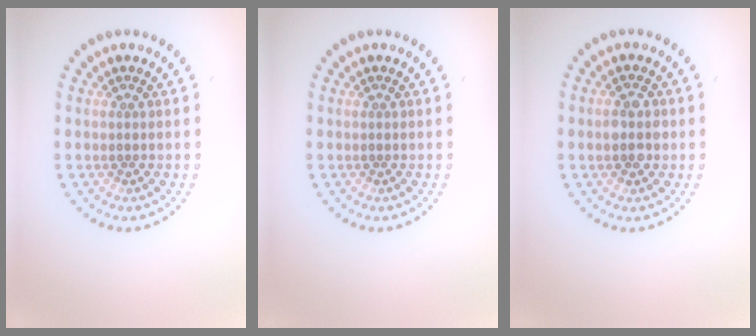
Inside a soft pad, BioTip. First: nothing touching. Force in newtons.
{"total": 0.0}
{"total": 2.3, "press": 2.3, "slide": 0.2}